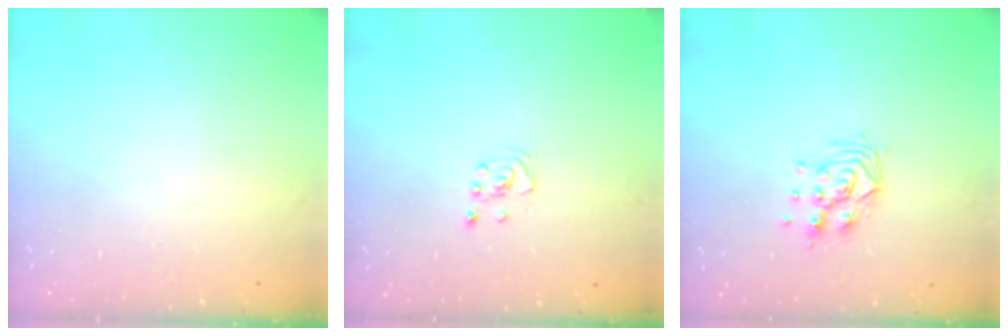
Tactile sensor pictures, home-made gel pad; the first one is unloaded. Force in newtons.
{"total": 2.6, "press": 2.4, "slide": 1.0}
{"total": 9.5, "press": 9.5, "slide": 0.7}